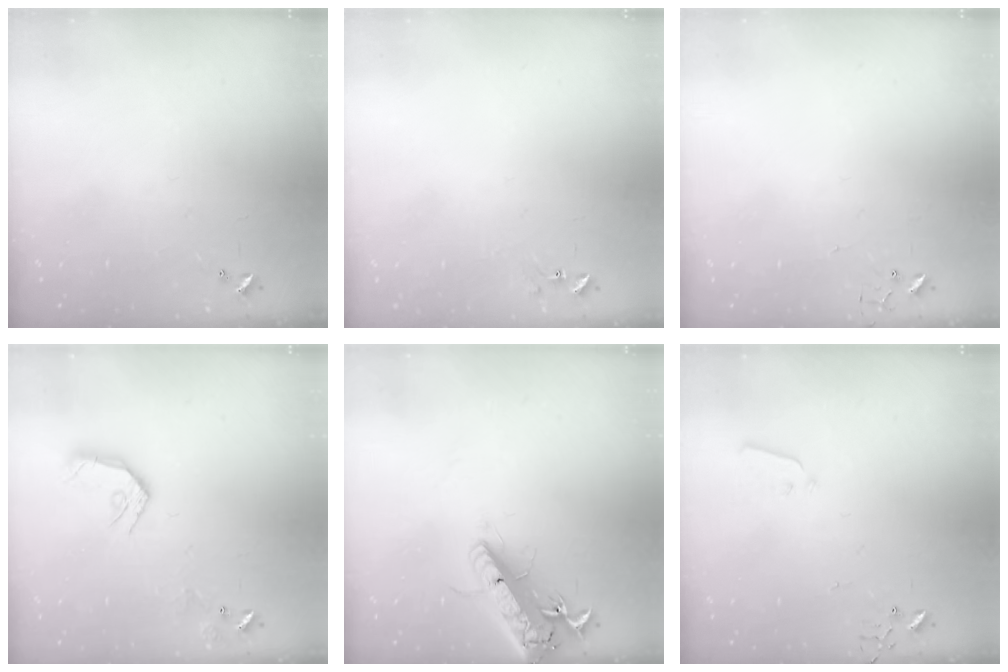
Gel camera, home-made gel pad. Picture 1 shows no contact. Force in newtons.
{"total": 6.0, "press": 5.9, "slide": 0.6}
{"total": 3.8, "press": 3.8, "slide": 0.3}
{"total": 11.7, "press": 11.6, "slide": 1.2}
{"total": 17.6, "press": 17.3, "slide": 3.4}
{"total": 2.9, "press": 2.9, "slide": 0.4}